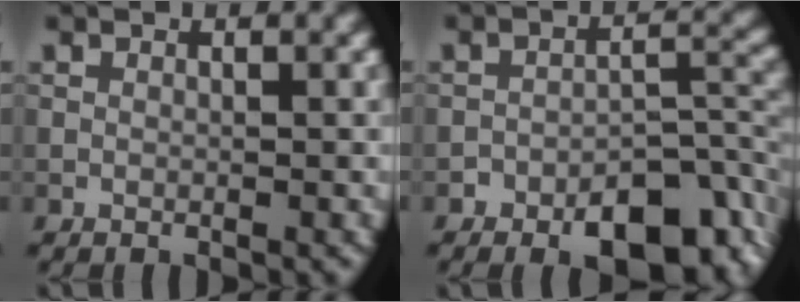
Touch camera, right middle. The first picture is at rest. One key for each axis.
{"total": 8.7, "fx": -5.5, "fy": 4.0, "fz": 5.5, "tx": -0.066, "ty": -0.005, "tz": -0.087}